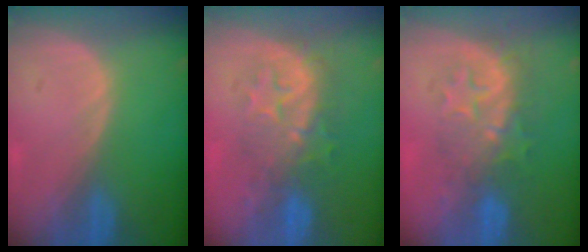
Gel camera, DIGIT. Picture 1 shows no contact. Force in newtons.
{"total": 8.1, "press": 8.0, "slide": 1.2}
{"total": 8.3, "press": 7.8, "slide": 3.0}